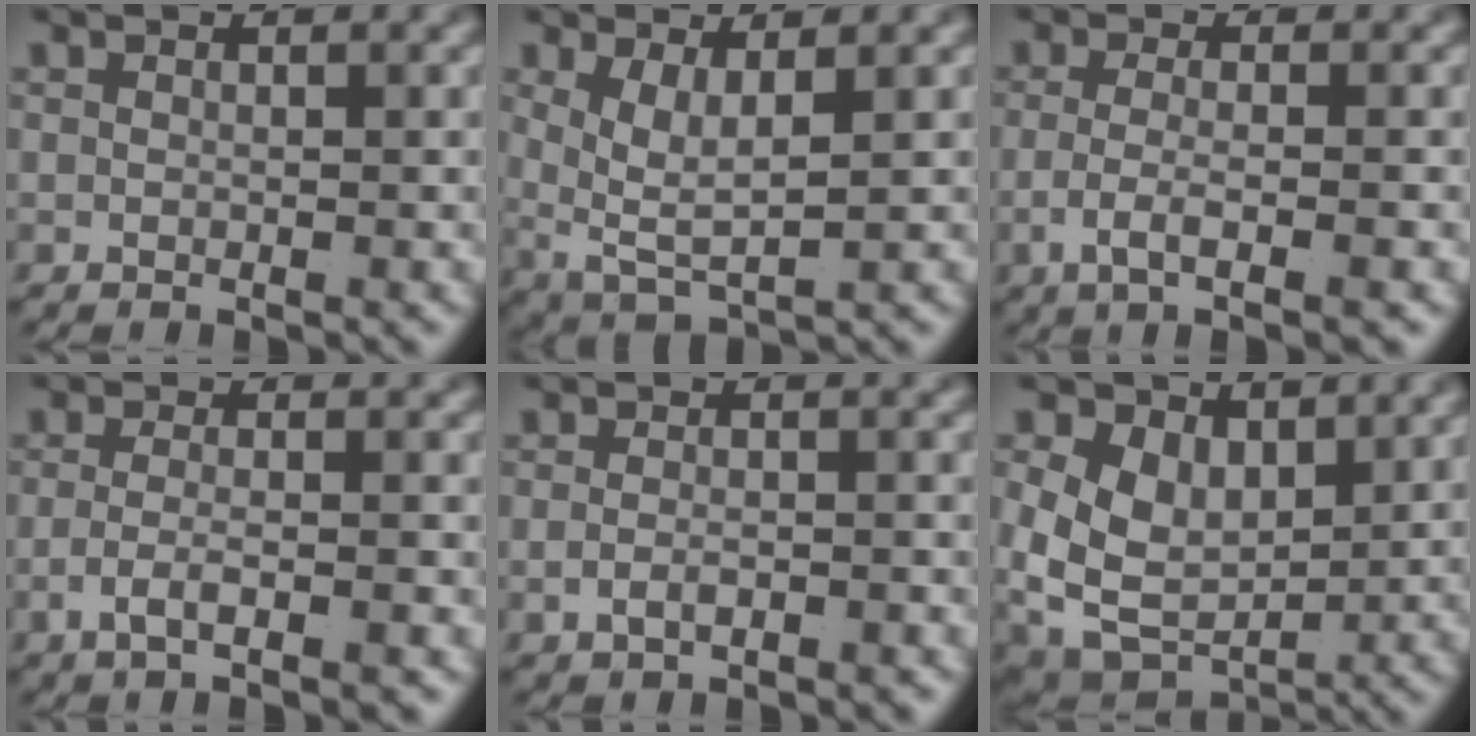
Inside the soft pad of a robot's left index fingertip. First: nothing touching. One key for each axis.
{"total": 5.2, "fx": 0.5, "fy": 3.2, "fz": 4.1, "tx": -0.099, "ty": -0.030, "tz": 0.026}
{"total": 3.5, "fx": -1.5, "fy": 0.5, "fz": 3.1, "tx": -0.065, "ty": -0.018, "tz": -0.016}
{"total": 2.9, "fx": -1.8, "fy": 0.4, "fz": 2.2, "tx": -0.044, "ty": -0.016, "tz": -0.025}
{"total": 1.9, "fx": -1.3, "fy": 0.6, "fz": 1.2, "tx": -0.020, "ty": -0.007, "tz": -0.017}
{"total": 10.0, "fx": -0.5, "fy": 8.2, "fz": 5.7, "tx": -0.133, "ty": -0.056, "tz": 0.010}